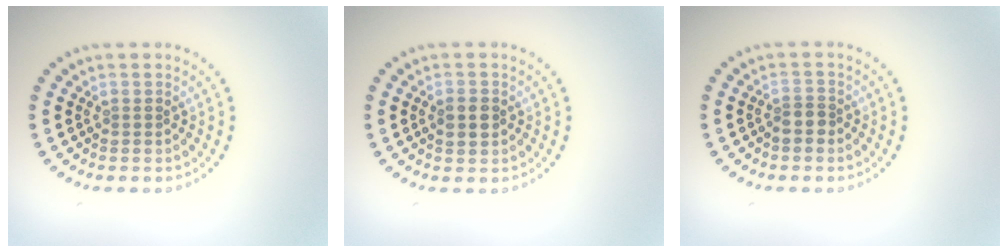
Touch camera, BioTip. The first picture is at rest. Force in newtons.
{"total": 2.2, "press": 2.2, "slide": 0.1}
{"total": 1.5, "press": 1.2, "slide": 0.9}